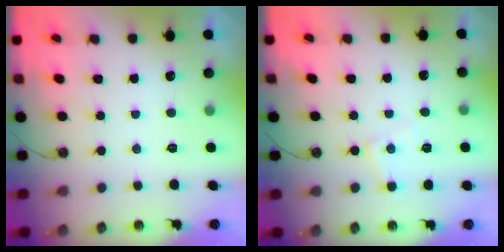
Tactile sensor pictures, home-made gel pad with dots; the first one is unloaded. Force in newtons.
{"total": 6.3, "press": 6.3, "slide": 0.3}